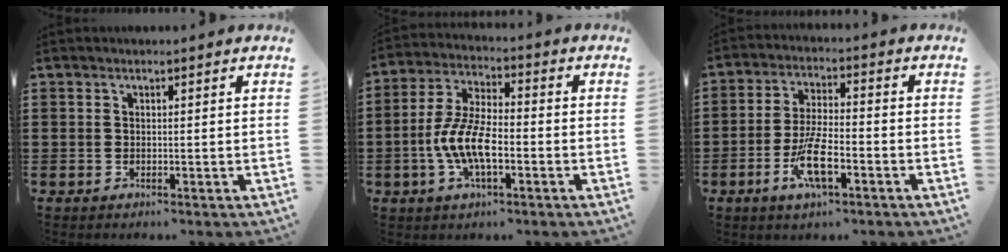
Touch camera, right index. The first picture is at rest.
{"total": 8.8, "force": [-2.7, 3.3, 7.7], "torque": [-0.179, -0.010, -0.056]}
{"total": 8.2, "force": [-3.5, 2.4, 7.0], "torque": [-0.151, -0.010, -0.066]}